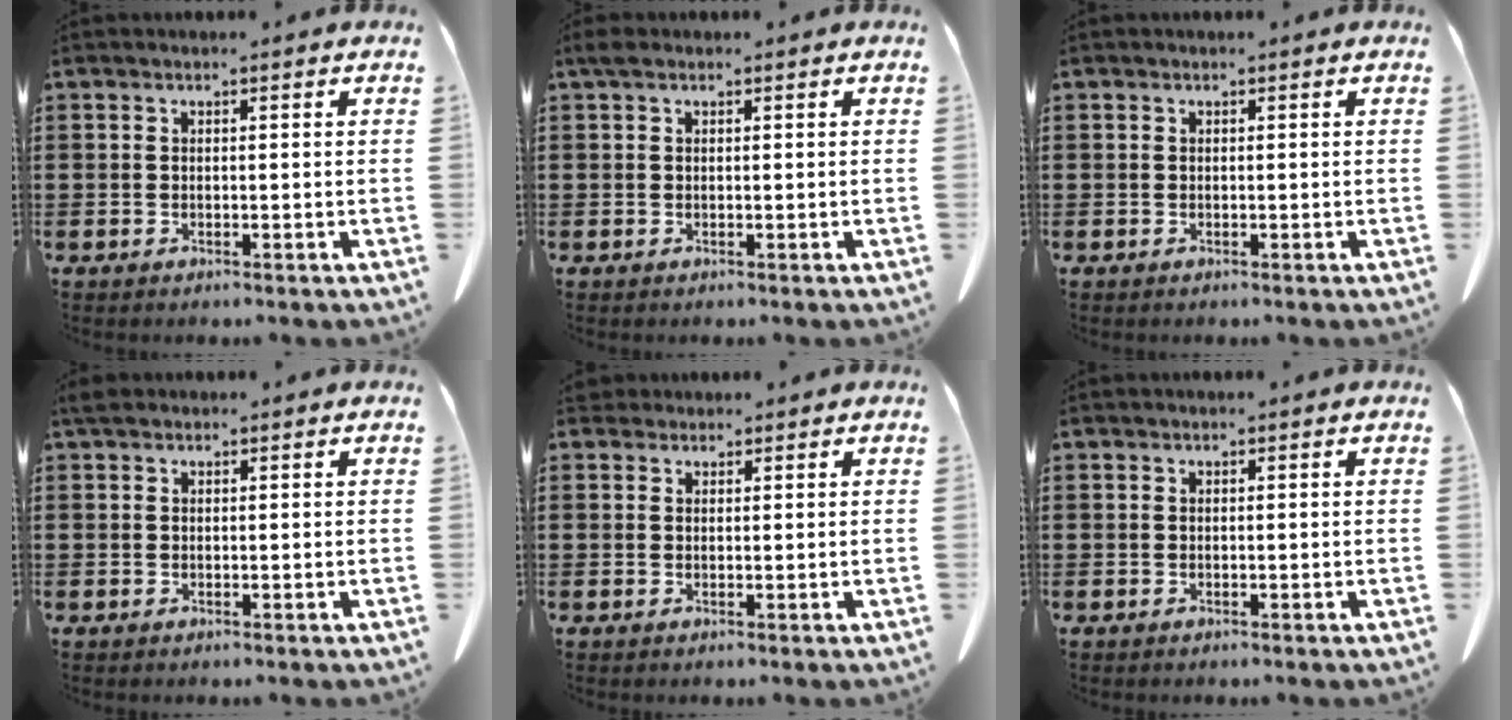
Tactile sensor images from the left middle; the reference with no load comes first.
{"total": 1.0, "force": [0.4, 0.6, 0.7], "torque": [-0.017, 0.004, 0.008]}
{"total": 0.0}
{"total": 1.1, "force": [0.8, 0.6, 0.4], "torque": [-0.013, 0.000, 0.016]}
{"total": 1.7, "force": [1.5, 0.8, 0.3], "torque": [-0.012, 0.003, 0.030]}
{"total": 0.0}